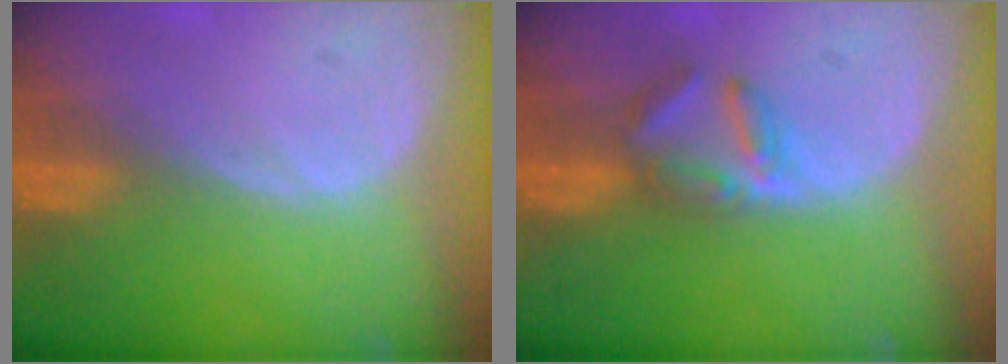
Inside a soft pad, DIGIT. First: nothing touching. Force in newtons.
{"total": 4.1, "press": 3.9, "slide": 1.1}